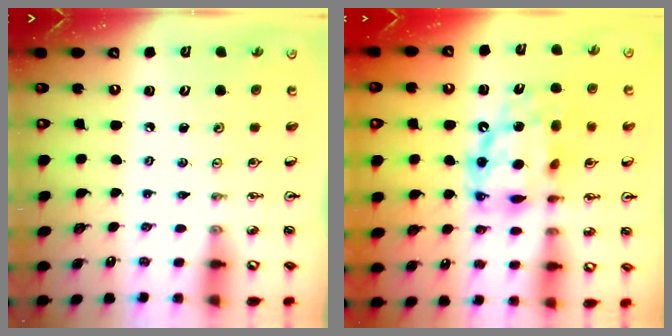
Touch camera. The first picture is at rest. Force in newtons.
{"total": 13.5, "press": 13.4, "slide": 1.2}